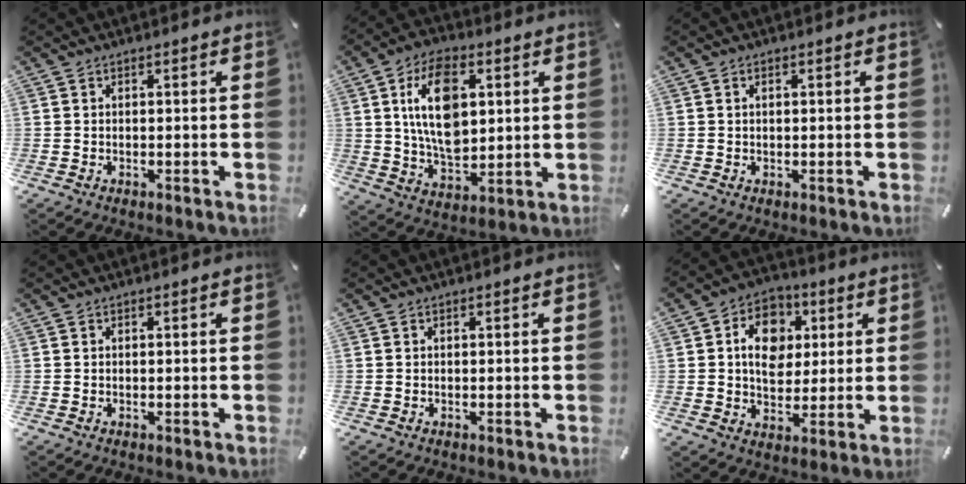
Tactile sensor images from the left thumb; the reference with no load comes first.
{"total": 16.1, "force": [3.4, 10.1, 12.1], "torque": [-0.233, 0.005, 0.056]}
{"total": 1.1, "force": [0.3, 0.6, 0.9], "torque": [-0.019, 0.004, 0.003]}
{"total": 0.0}
{"total": 0.0}
{"total": 11.0, "force": [2.1, 9.0, 6.0], "torque": [-0.087, 0.006, 0.040]}